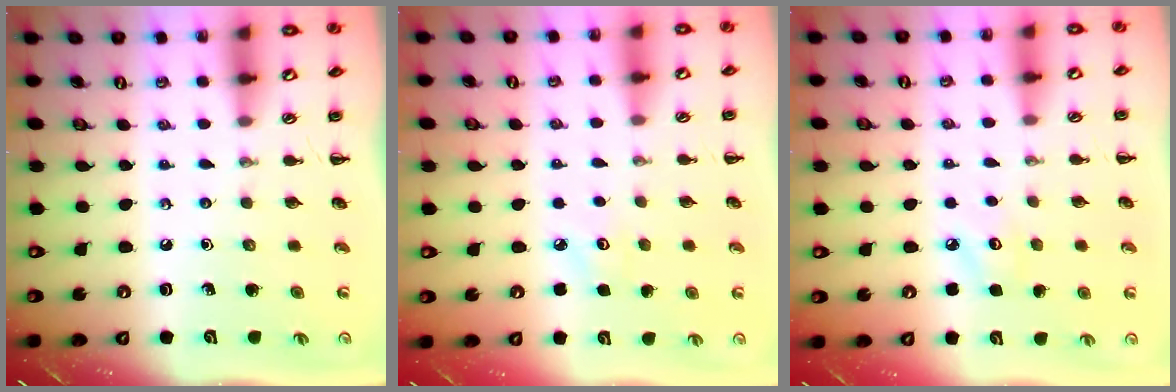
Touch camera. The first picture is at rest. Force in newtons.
{"total": 2.4, "press": 2.3, "slide": 0.6}
{"total": 3.2, "press": 3.1, "slide": 0.9}